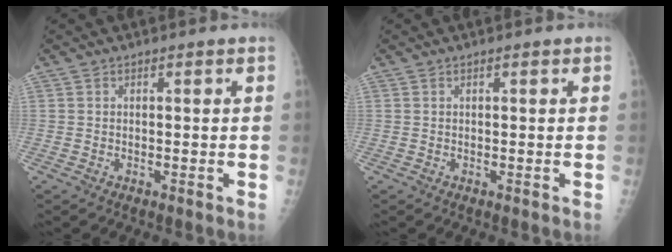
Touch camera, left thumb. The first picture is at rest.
{"total": 0.0}